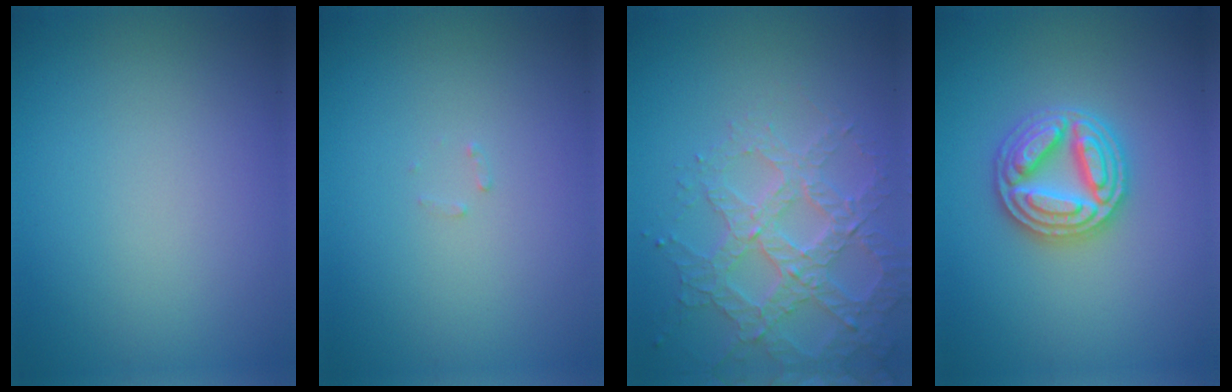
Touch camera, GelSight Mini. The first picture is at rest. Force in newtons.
{"total": 0.6, "press": 0.6, "slide": 0.1}
{"total": 4.0, "press": 3.8, "slide": 1.0}
{"total": 5.0, "press": 4.9, "slide": 0.9}